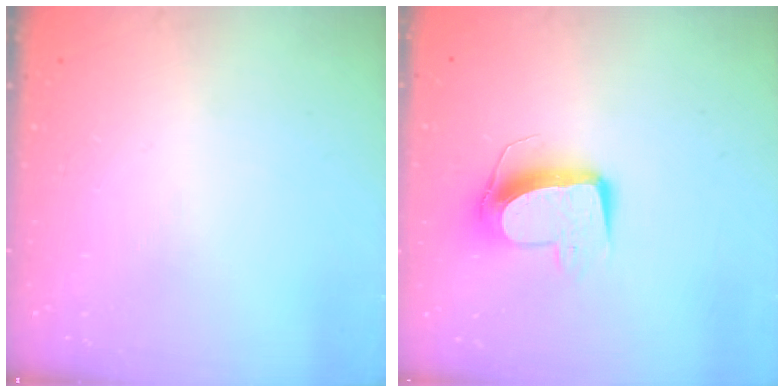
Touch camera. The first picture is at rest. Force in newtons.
{"total": 10.8, "press": 10.7, "slide": 0.7}